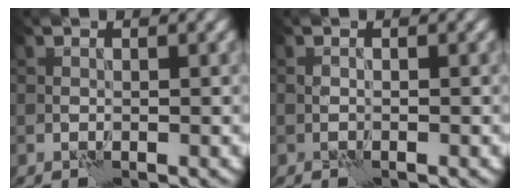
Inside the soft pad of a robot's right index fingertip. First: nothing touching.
{"total": 0.8, "force": [0.3, -0.6, -0.5], "torque": [0.008, 0.001, 0.009]}